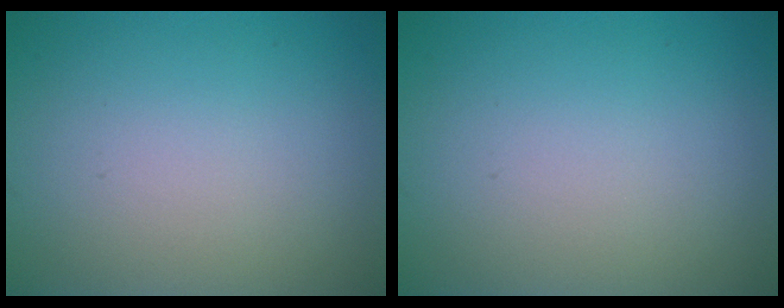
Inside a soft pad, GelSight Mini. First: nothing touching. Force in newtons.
{"total": 0.0}